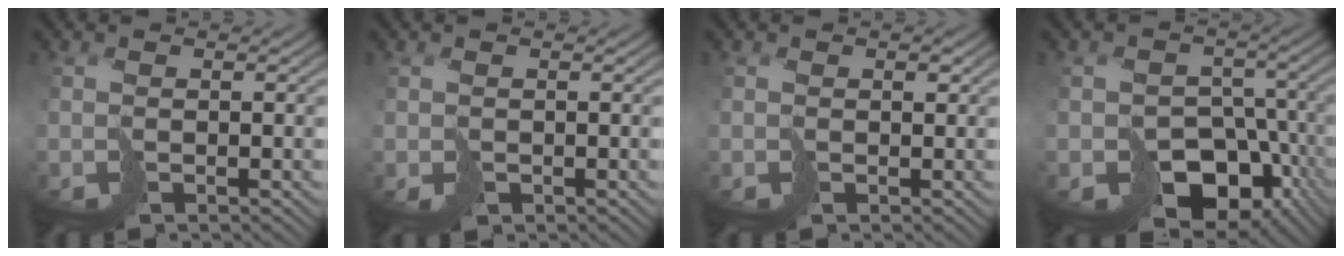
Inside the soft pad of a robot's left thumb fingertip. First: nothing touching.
{"total": 1.2, "force": [-0.3, 1.0, 0.6], "torque": [-0.018, -0.004, -0.005]}
{"total": 1.1, "force": [0.5, 0.7, 0.7], "torque": [-0.012, 0.000, 0.008]}
{"total": 13.4, "force": [-6.2, 9.9, 6.7], "torque": [-0.106, -0.025, -0.091]}